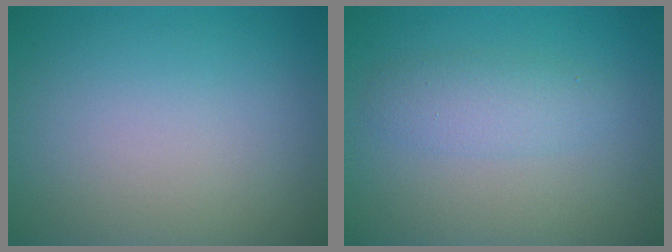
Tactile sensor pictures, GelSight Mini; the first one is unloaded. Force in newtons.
{"total": 2.4, "press": 2.4, "slide": 0.0}